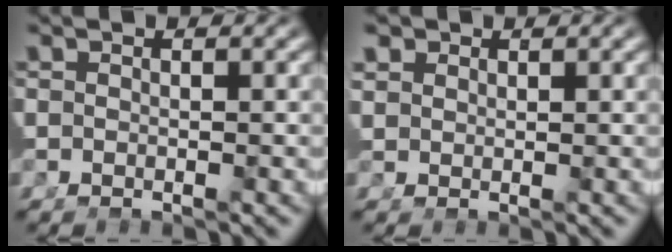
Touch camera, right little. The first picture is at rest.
{"total": 1.2, "force": [1.1, 0.1, 0.5], "torque": [-0.008, -0.003, 0.032]}